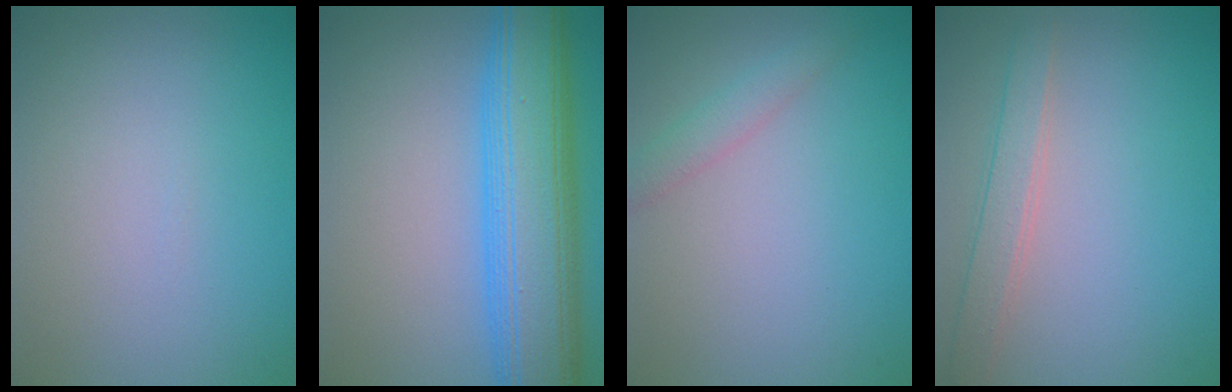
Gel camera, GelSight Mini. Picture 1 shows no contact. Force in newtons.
{"total": 10.4, "press": 10.4, "slide": 0.4}
{"total": 1.7, "press": 1.7, "slide": 0.0}
{"total": 2.6, "press": 2.6, "slide": 0.1}